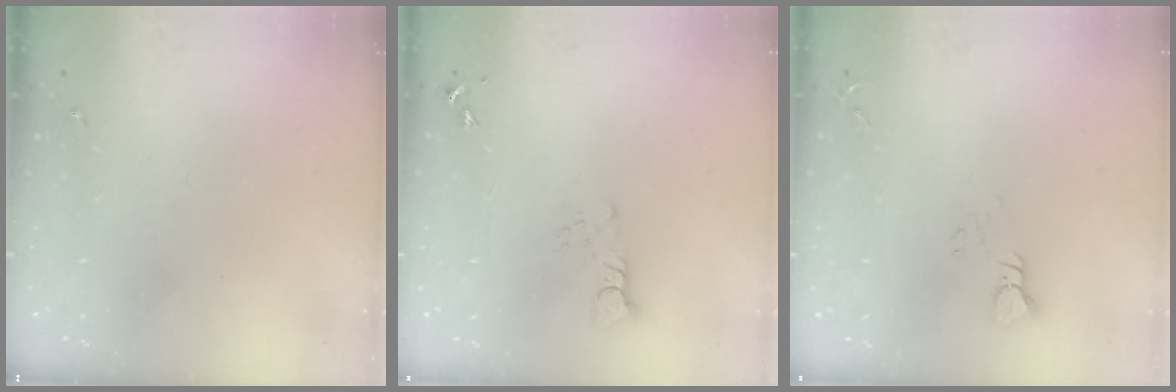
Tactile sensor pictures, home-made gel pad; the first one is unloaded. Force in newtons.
{"total": 3.1, "press": 3.1, "slide": 0.3}
{"total": 3.3, "press": 3.3, "slide": 0.3}